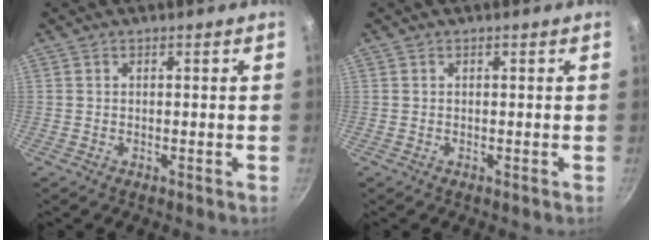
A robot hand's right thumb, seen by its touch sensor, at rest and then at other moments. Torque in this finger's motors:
{"motor_torque": [-0.22, -0.26, 0.25, 0.08, 0.00]}